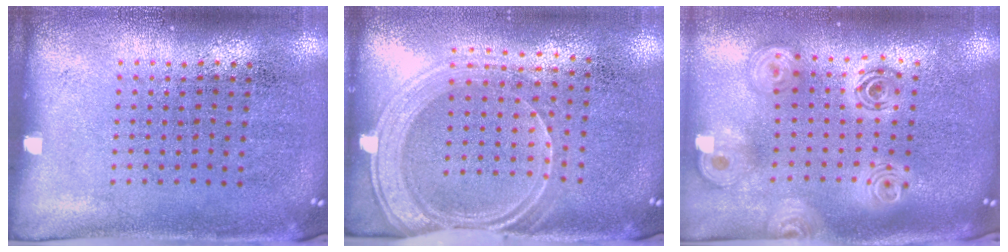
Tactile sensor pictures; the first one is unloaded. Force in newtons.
{"total": 1.8, "press": 1.5, "slide": 0.9}
{"total": 2.5, "press": 1.9, "slide": 1.6}